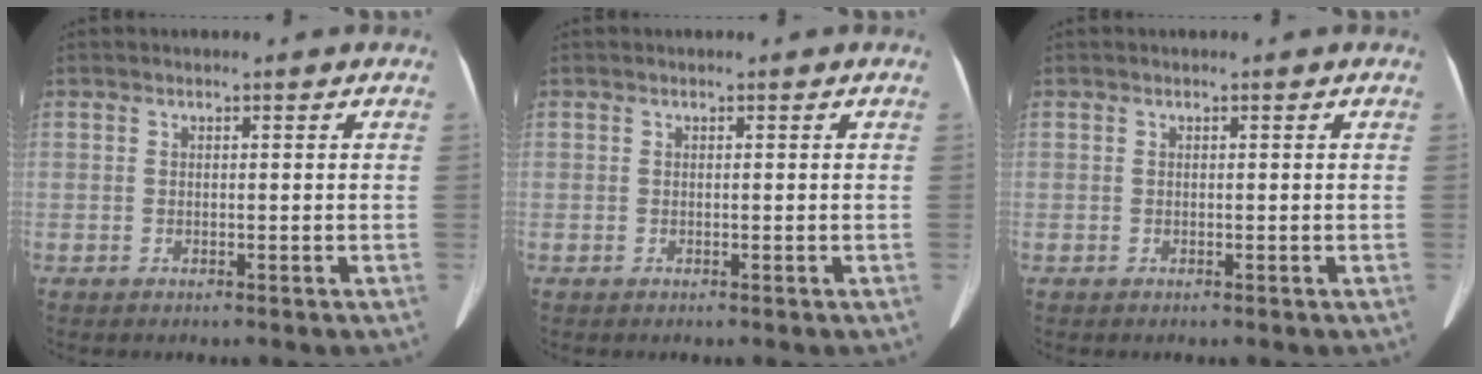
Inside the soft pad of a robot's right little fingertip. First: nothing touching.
{"total": 0.0}
{"total": 0.0}